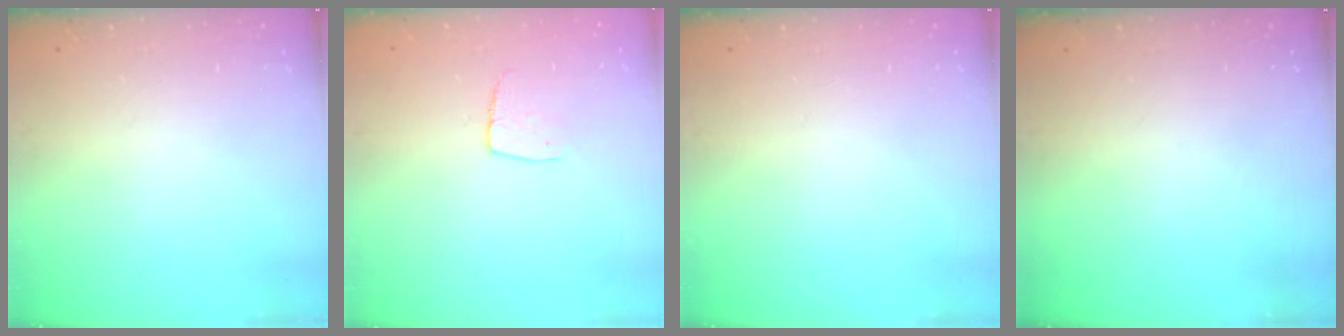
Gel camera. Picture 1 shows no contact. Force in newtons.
{"total": 6.0, "press": 6.0, "slide": 0.3}
{"total": 0.0}
{"total": 0.0}